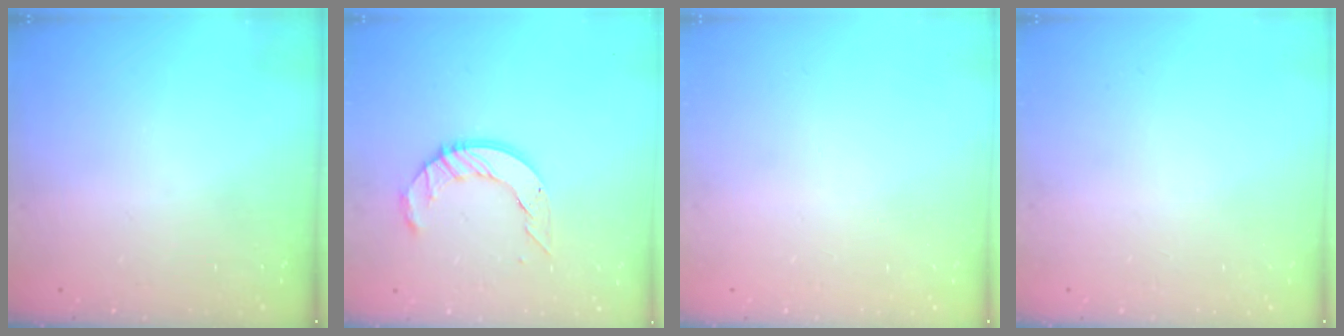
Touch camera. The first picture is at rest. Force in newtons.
{"total": 10.8, "press": 10.8, "slide": 1.0}
{"total": 0.0}
{"total": 0.0}